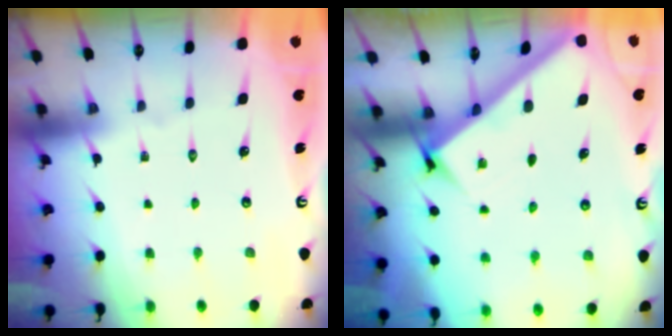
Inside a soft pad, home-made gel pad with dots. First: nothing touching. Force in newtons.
{"total": 2.9, "press": 2.9, "slide": 0.0}